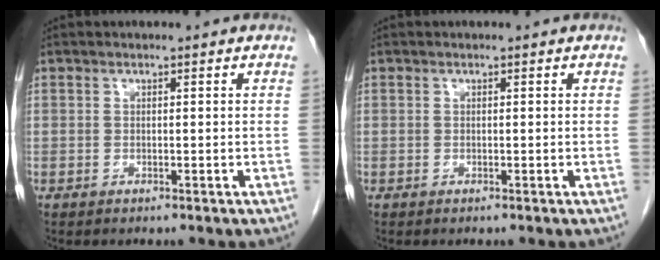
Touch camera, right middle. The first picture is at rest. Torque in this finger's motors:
{"motor_torque": [0.09, -0.04, -0.04, -0.01]}